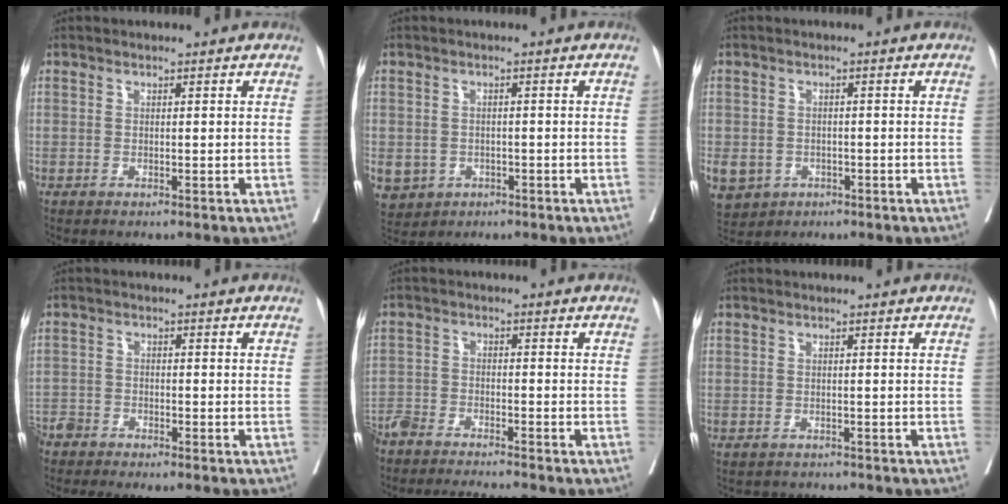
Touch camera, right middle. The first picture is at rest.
{"total": 8.6, "force": [-3.3, 7.5, 2.8], "torque": [-0.080, 0.003, -0.042]}
{"total": 13.4, "force": [-5.3, 11.1, 5.2], "torque": [-0.162, -0.004, -0.069]}
{"total": 5.6, "force": [-5.4, 0.5, 1.4], "torque": [-0.010, -0.010, -0.092]}
{"total": 11.3, "force": [-10.6, 0.4, 3.9], "torque": [-0.055, -0.002, -0.169]}
{"total": 3.0, "force": [-2.8, 1.1, -0.1], "torque": [0.005, -0.001, -0.041]}